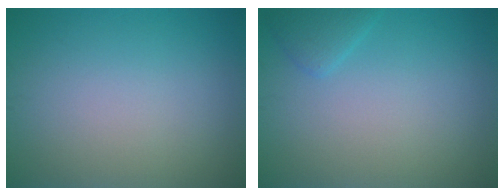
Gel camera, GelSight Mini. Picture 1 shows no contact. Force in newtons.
{"total": 1.4, "press": 1.4, "slide": 0.1}